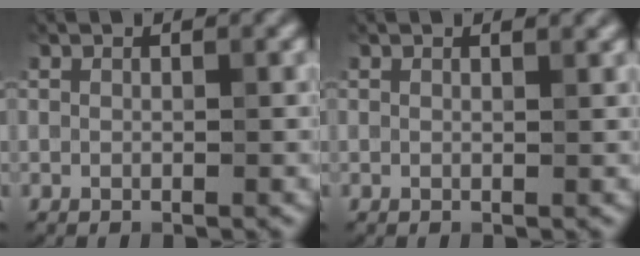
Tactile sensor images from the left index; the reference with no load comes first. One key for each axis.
{"total": 0.7, "fx": 0.6, "fy": 0.2, "fz": 0.3, "tx": -0.002, "ty": 0.002, "tz": 0.009}